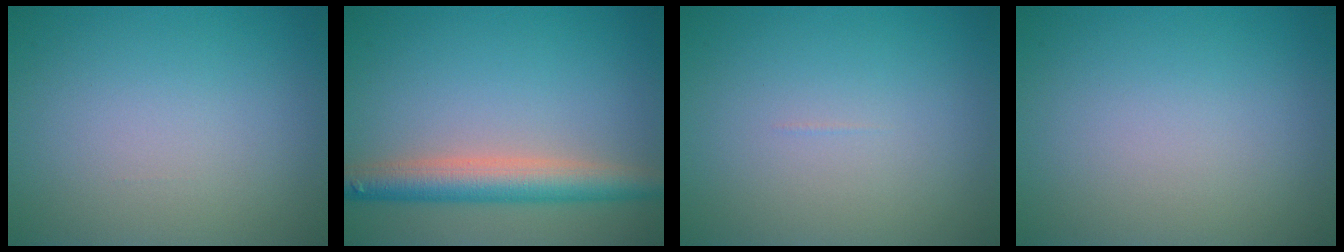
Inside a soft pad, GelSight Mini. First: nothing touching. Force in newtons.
{"total": 5.0, "press": 5.0, "slide": 0.2}
{"total": 0.0}
{"total": 0.0}